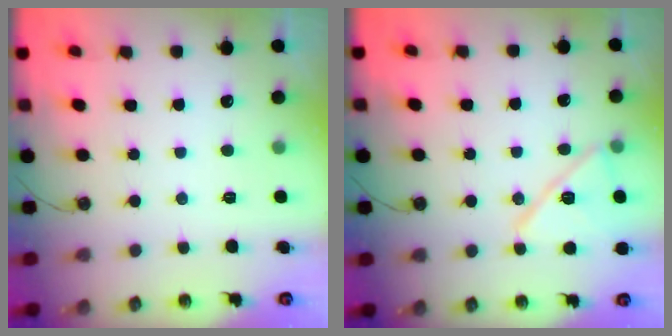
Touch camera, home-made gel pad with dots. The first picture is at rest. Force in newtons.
{"total": 14.2, "press": 14.2, "slide": 0.3}